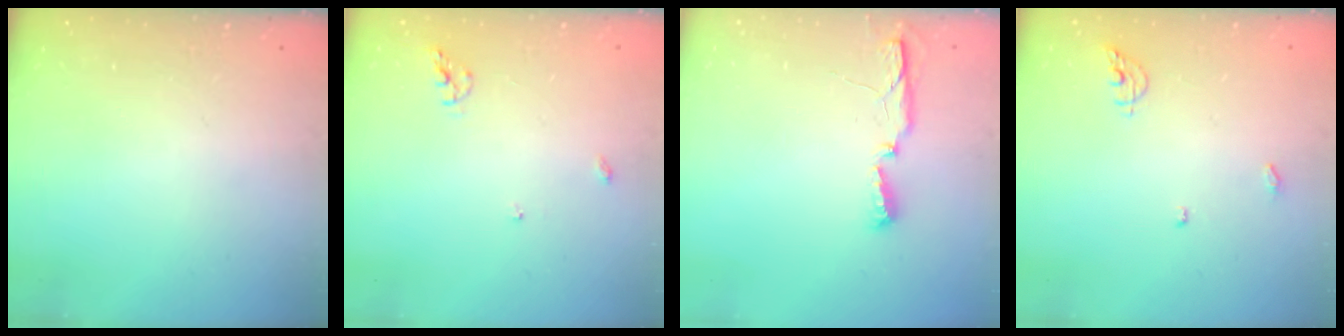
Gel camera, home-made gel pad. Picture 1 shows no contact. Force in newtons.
{"total": 5.6, "press": 5.6, "slide": 0.7}
{"total": 5.0, "press": 4.9, "slide": 0.9}
{"total": 5.9, "press": 5.9, "slide": 0.2}